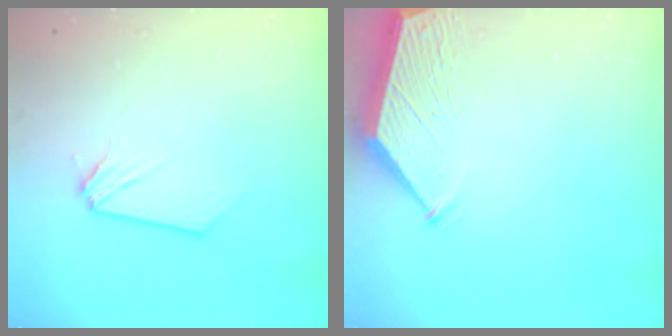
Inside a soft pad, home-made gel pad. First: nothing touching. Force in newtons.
{"total": 2.9, "press": 2.9, "slide": 0.4}